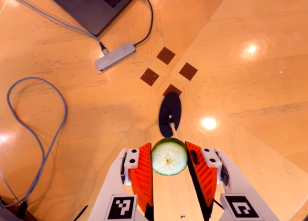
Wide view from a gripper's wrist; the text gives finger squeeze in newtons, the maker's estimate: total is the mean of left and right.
{"total": 8.7, "left": 9.0, "right": 8.3}